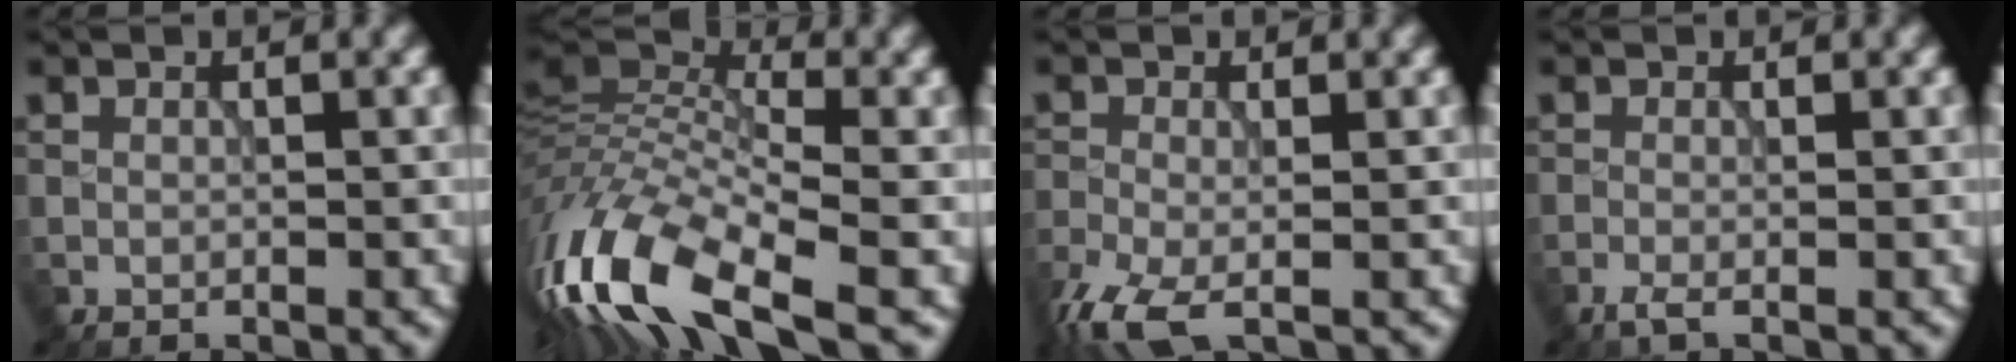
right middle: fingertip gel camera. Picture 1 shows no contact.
{"total": 14.5, "force": [-5.9, 6.1, 11.8], "torque": [-0.265, 0.003, -0.121]}
{"total": 5.4, "force": [-3.0, 2.2, 3.9], "torque": [-0.092, -0.015, -0.065]}
{"total": 1.4, "force": [-0.8, 0.2, 1.1], "torque": [-0.024, -0.002, -0.021]}